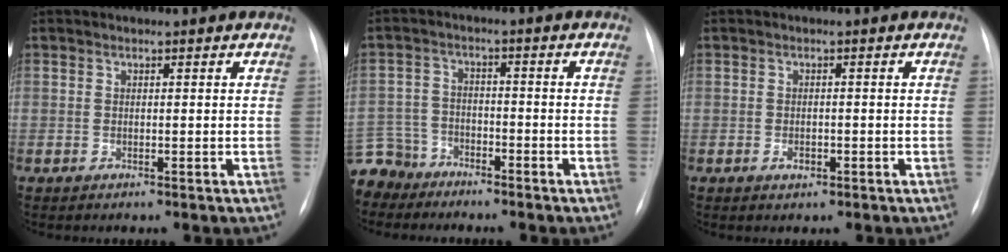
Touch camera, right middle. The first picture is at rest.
{"total": 8.5, "force": [-7.3, 4.3, 0.5], "torque": [-0.025, 0.005, -0.141]}
{"total": 1.5, "force": [-0.7, 0.9, 1.0], "torque": [-0.017, 0.002, -0.007]}